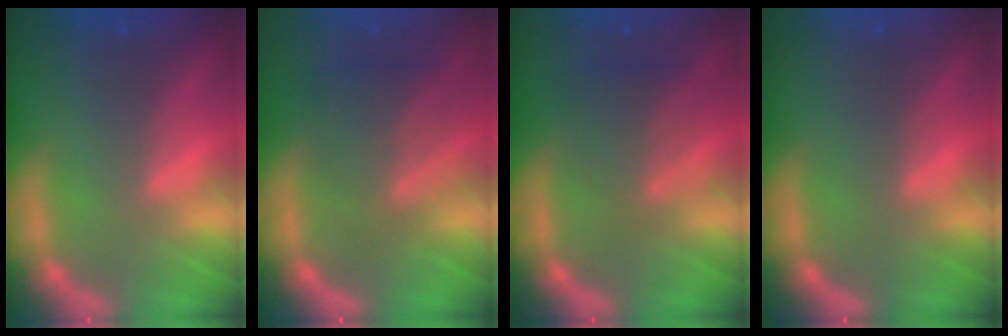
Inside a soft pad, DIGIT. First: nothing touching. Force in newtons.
{"total": 5.5}
{"total": 4.0}
{"total": 0.0}